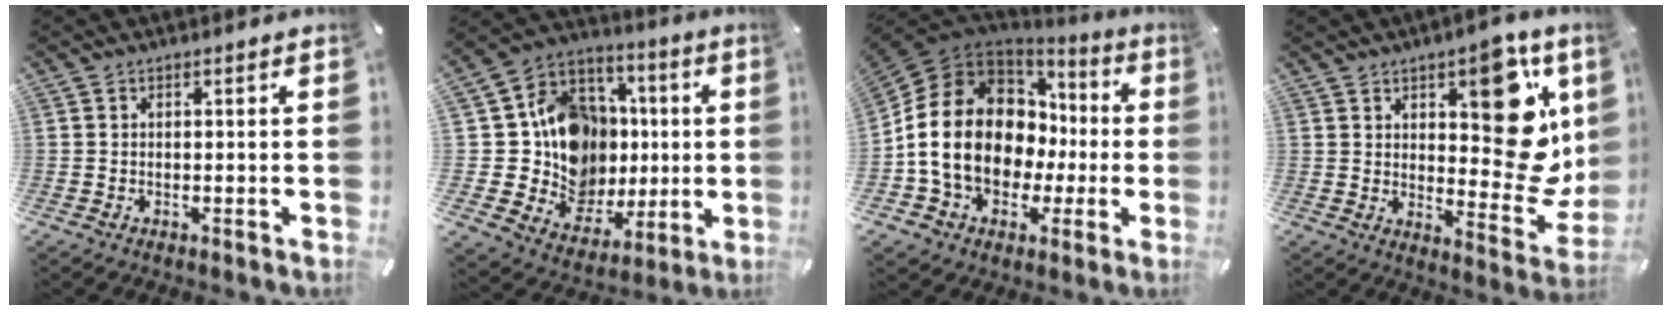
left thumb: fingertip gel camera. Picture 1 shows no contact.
{"total": 16.8, "force": [0.7, 15.2, 7.1], "torque": [-0.147, -0.021, 0.035]}
{"total": 16.7, "force": [-1.0, 13.5, 9.9], "torque": [-0.219, -0.003, -0.019]}
{"total": 19.6, "force": [6.4, 10.1, 15.5], "torque": [-0.166, -0.049, 0.106]}